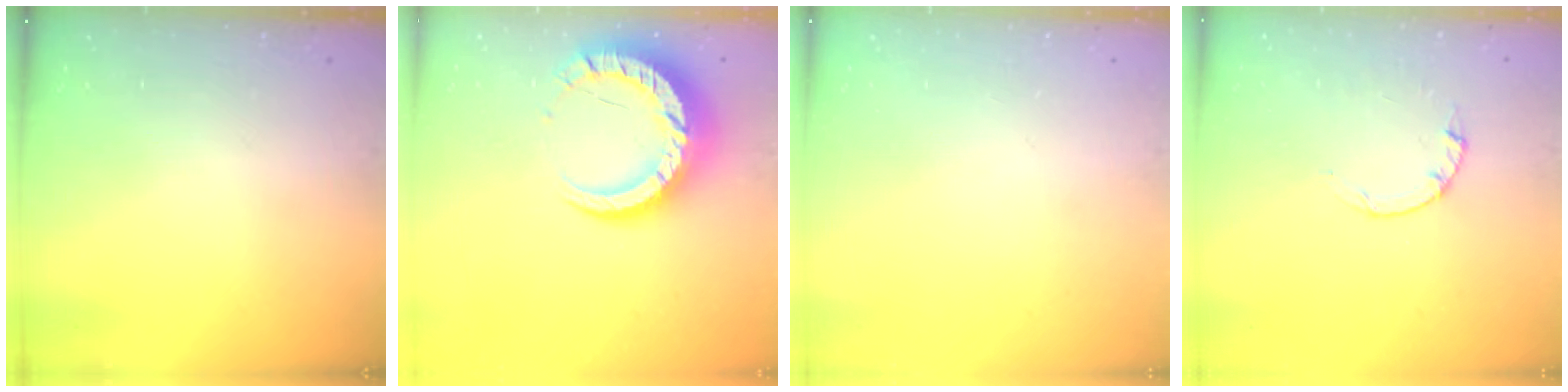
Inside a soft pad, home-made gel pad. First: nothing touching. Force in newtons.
{"total": 12.7, "press": 12.7, "slide": 0.8}
{"total": 0.0}
{"total": 2.2, "press": 2.1, "slide": 0.4}